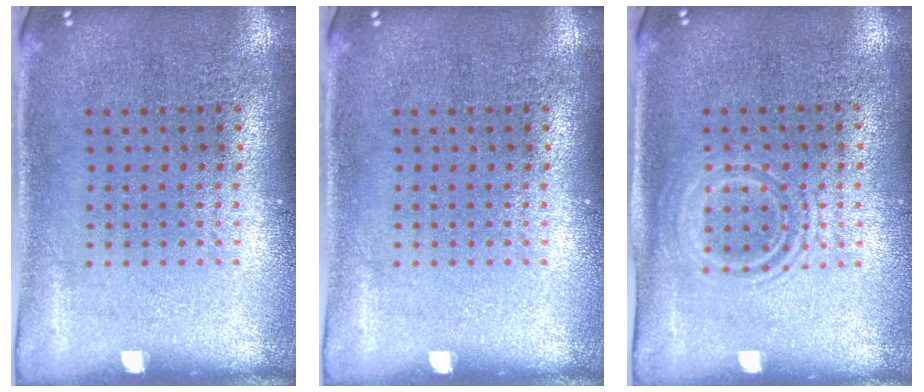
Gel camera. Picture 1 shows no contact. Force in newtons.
{"total": 0.0}
{"total": 1.3, "press": 1.2, "slide": 0.6}